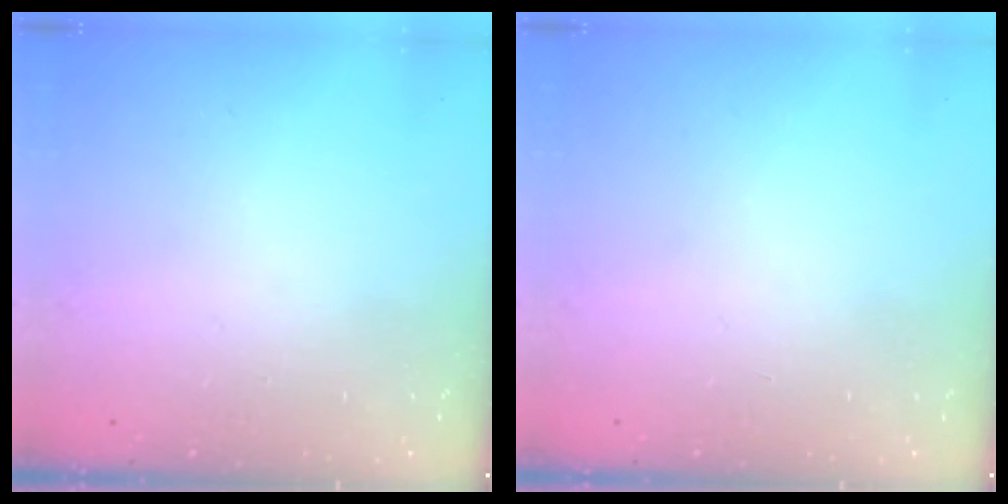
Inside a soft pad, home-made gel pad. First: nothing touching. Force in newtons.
{"total": 0.0}